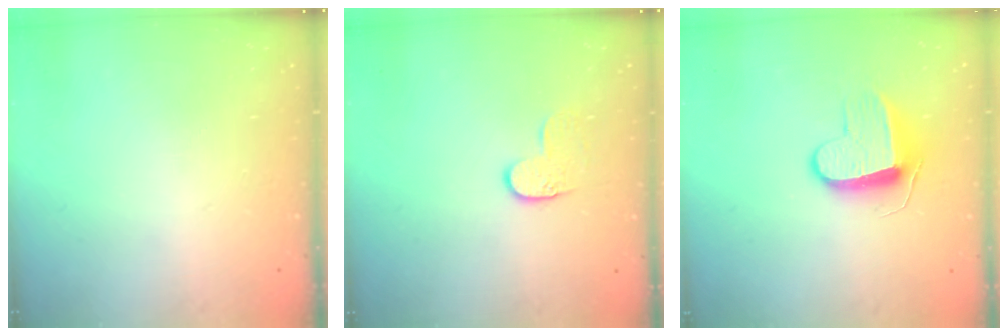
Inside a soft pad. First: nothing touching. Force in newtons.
{"total": 5.4, "press": 5.4, "slide": 0.3}
{"total": 9.6, "press": 9.6, "slide": 0.2}